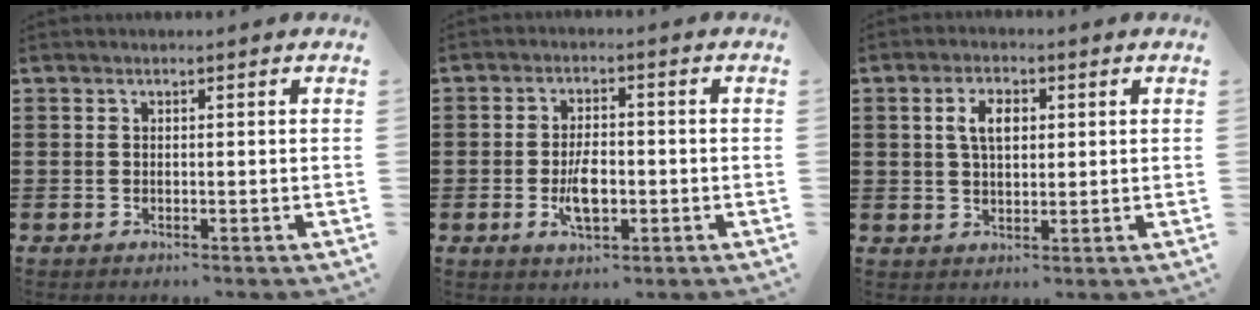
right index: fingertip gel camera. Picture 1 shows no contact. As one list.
[{"total": 5.4, "force": [-1.2, 2.6, 4.6], "torque": [-0.094, 0.002, -0.023]}, {"total": 4.4, "force": [1.1, 2.4, 3.6], "torque": [-0.078, 0.013, 0.017]}]